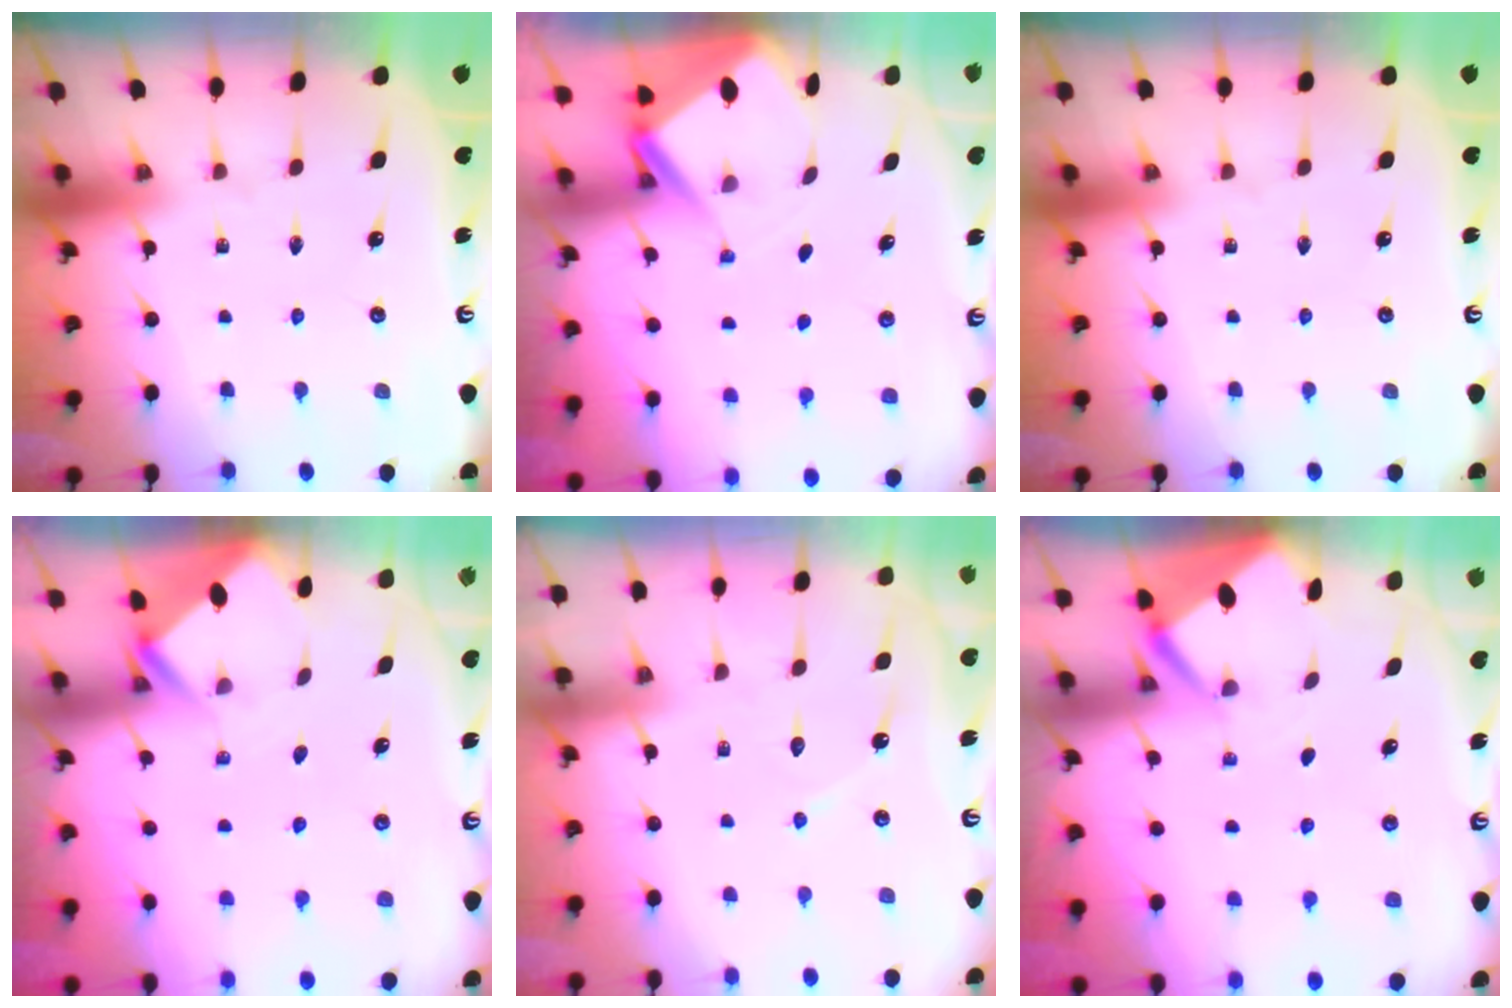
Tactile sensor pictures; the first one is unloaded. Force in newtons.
{"total": 4.2, "press": 4.2, "slide": 0.4}
{"total": 0.0}
{"total": 2.6, "press": 2.6, "slide": 0.2}
{"total": 5.1, "press": 5.1, "slide": 0.2}
{"total": 2.6, "press": 2.6, "slide": 0.3}